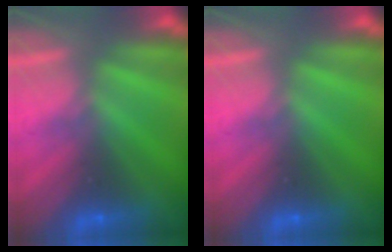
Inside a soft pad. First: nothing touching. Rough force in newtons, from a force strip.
{"total": 0.0}